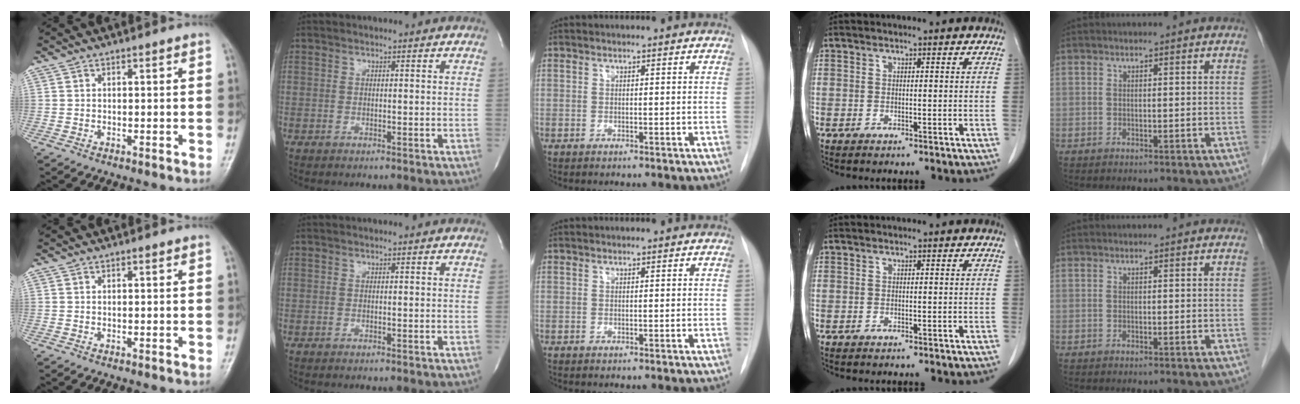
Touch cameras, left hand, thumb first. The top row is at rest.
{}